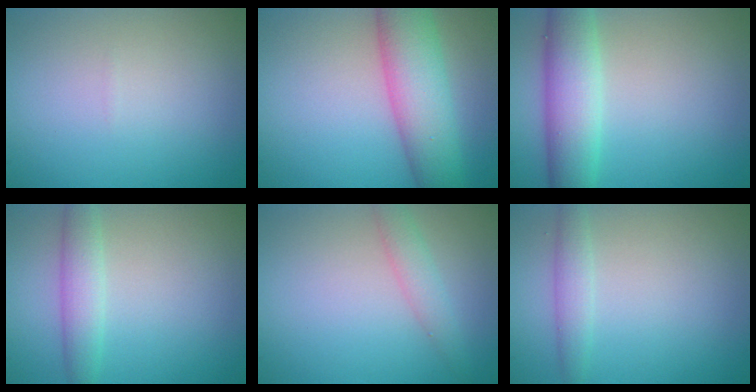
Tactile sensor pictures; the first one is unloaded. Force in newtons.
{"total": 7.5, "press": 7.5, "slide": 0.2}
{"total": 5.7, "press": 5.7, "slide": 0.2}
{"total": 2.7, "press": 2.7, "slide": 0.1}
{"total": 1.9, "press": 1.9, "slide": 0.2}
{"total": 1.9, "press": 1.9, "slide": 0.0}